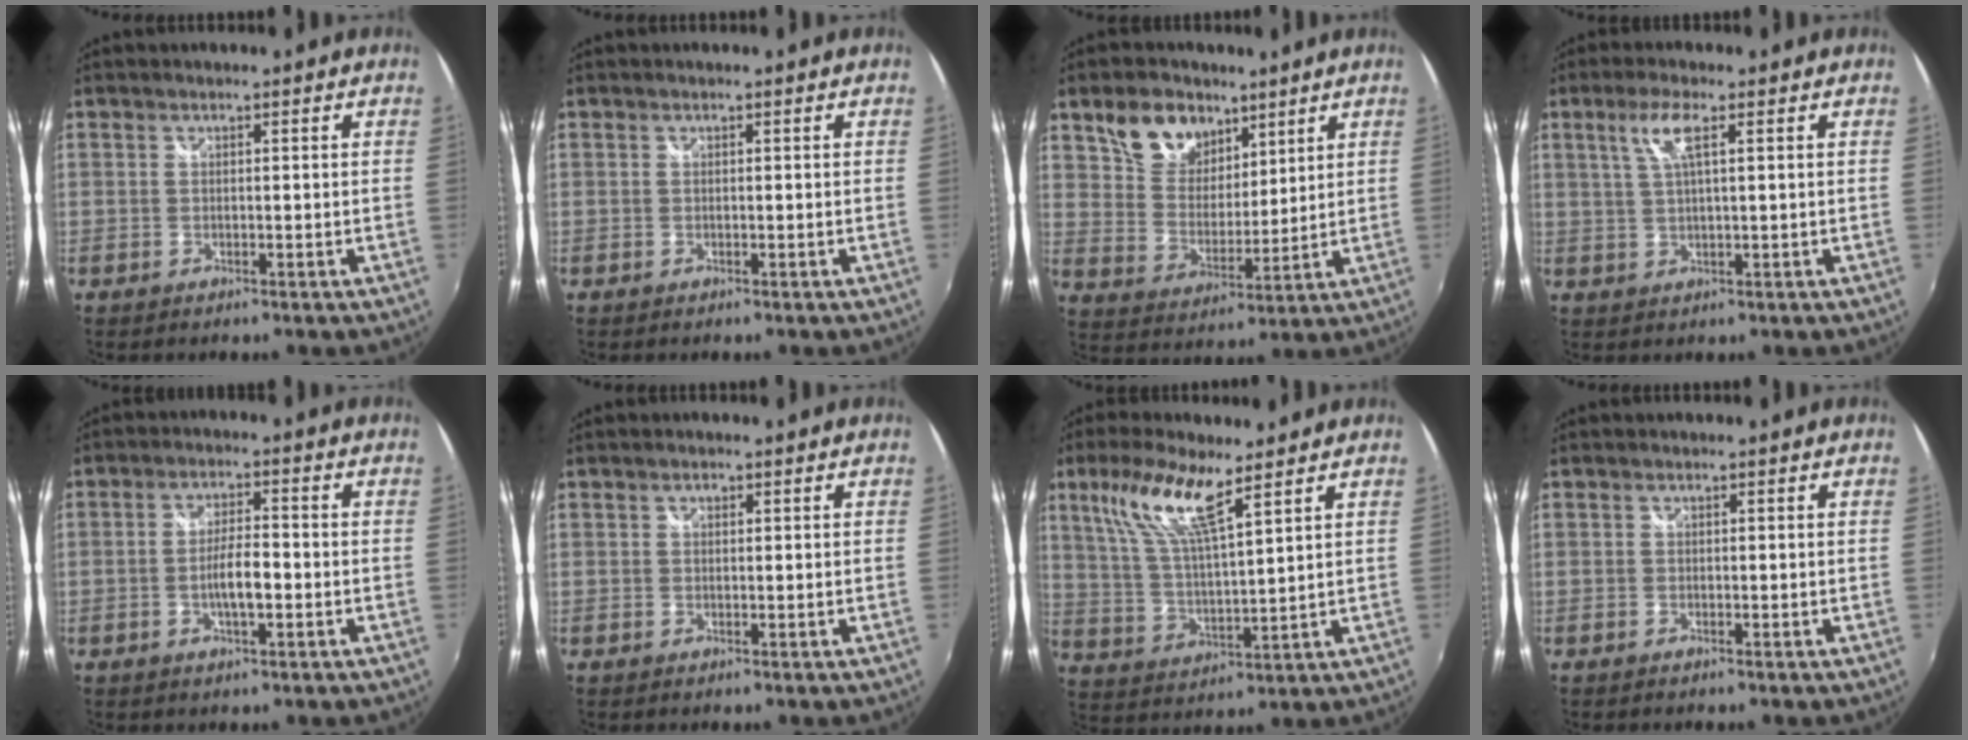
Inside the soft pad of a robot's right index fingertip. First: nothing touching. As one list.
[{"total": 0.0}, {"total": 11.4, "force": [7.4, 7.1, 5.0], "torque": [-0.098, 0.022, 0.144]}, {"total": 4.7, "force": [1.9, 0.5, 4.3], "torque": [-0.087, 0.003, 0.038]}, {"total": 5.1, "force": [-1.5, 1.4, 4.7], "torque": [-0.086, 0.001, -0.023]}, {"total": 0.7, "force": [0.3, 0.5, 0.3], "torque": [-0.003, 0.002, 0.005]}, {"total": 11.9, "force": [7.3, 2.7, 9.0], "torque": [-0.177, 0.007, 0.147]}, {"total": 0.0}]